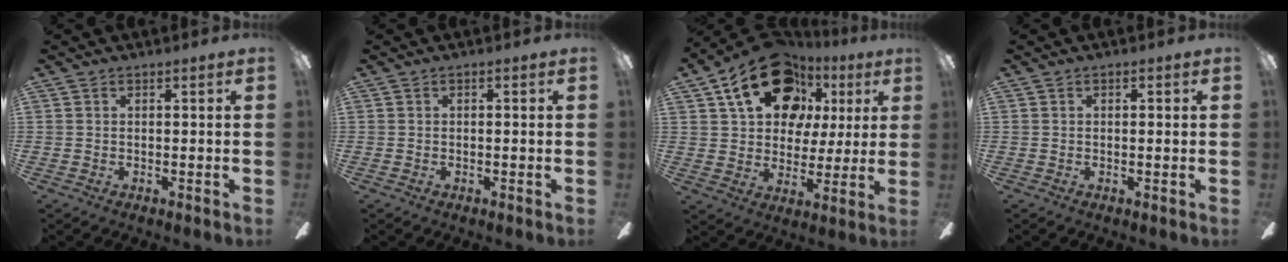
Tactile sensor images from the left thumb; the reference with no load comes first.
{"total": 0.0}
{"total": 21.2, "force": [10.5, 14.0, 11.8], "torque": [-0.194, -0.036, 0.187]}
{"total": 0.8, "force": [0.0, 0.3, 0.8], "torque": [-0.014, 0.003, -0.001]}